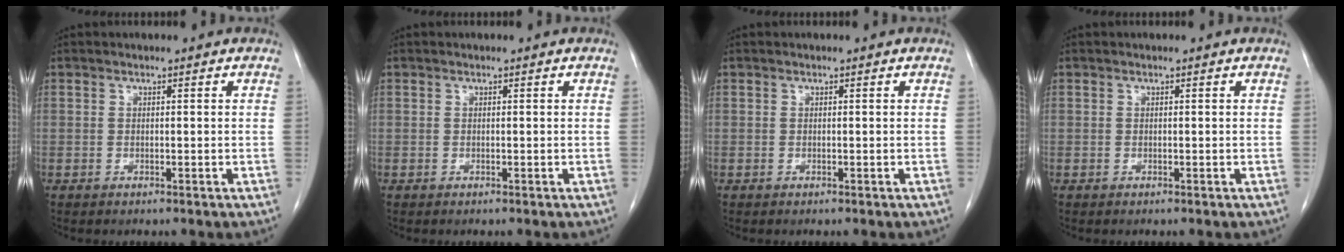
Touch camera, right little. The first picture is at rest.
{"total": 0.0}
{"total": 0.0}
{"total": 0.0}